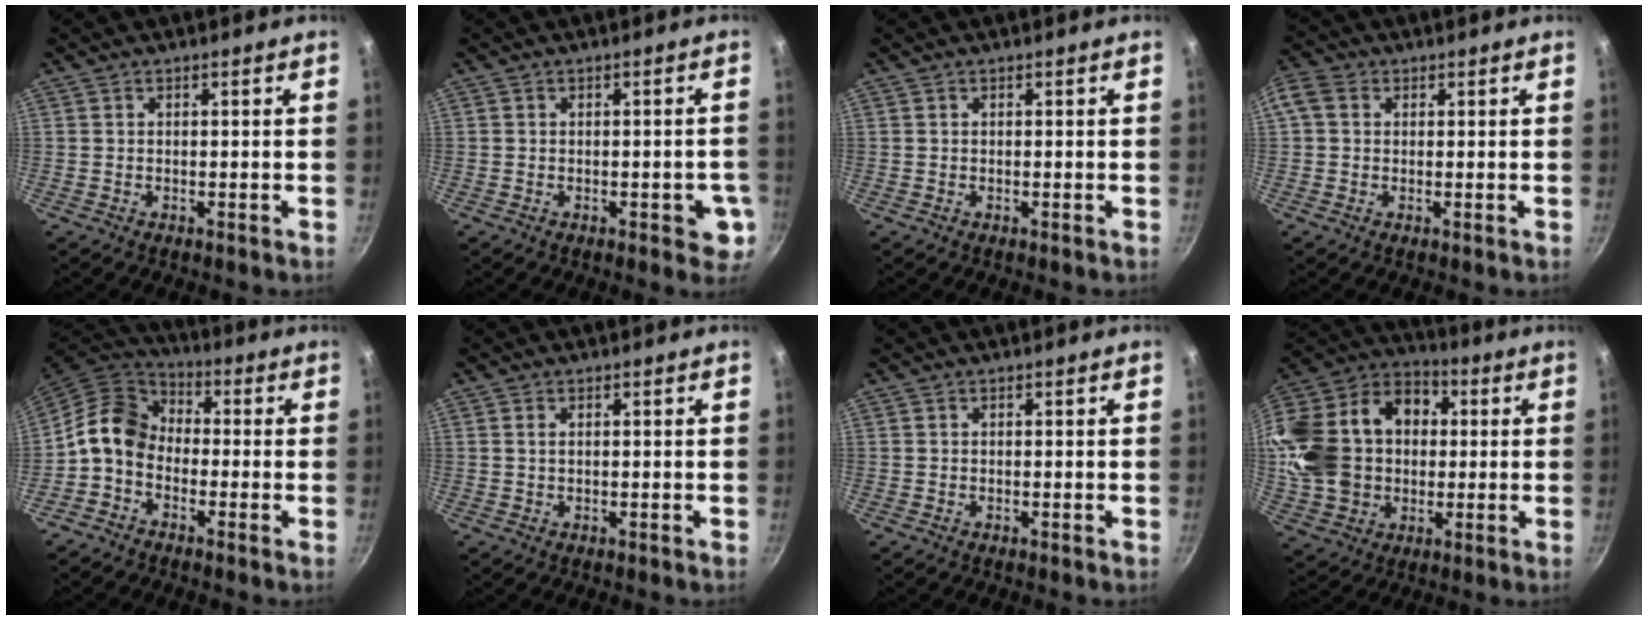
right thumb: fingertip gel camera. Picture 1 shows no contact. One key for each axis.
{"total": 5.1, "fx": -1.4, "fy": 2.6, "fz": 4.2, "tx": -0.025, "ty": 0.007, "tz": -0.017}
{"total": 0.0}
{"total": 4.8, "fx": 1.1, "fy": 3.9, "fz": 2.7, "tx": -0.056, "ty": 0.012, "tz": 0.008}
{"total": 9.6, "fx": -2.1, "fy": 7.4, "fz": 5.8, "tx": -0.085, "ty": 0.042, "tz": -0.066}
{"total": 0.9, "fx": 0.3, "fy": 0.4, "fz": 0.7, "tx": -0.014, "ty": 0.001, "tz": 0.004}
{"total": 0.0}
{"total": 26.4, "fx": 1.8, "fy": 20.4, "fz": 16.6, "tx": -0.313, "ty": 0.051, "tz": 0.038}